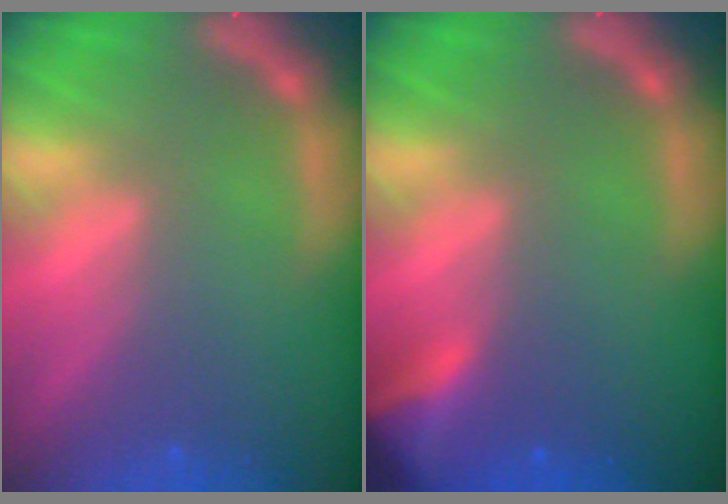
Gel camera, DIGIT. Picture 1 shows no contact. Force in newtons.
{"total": 4.4}